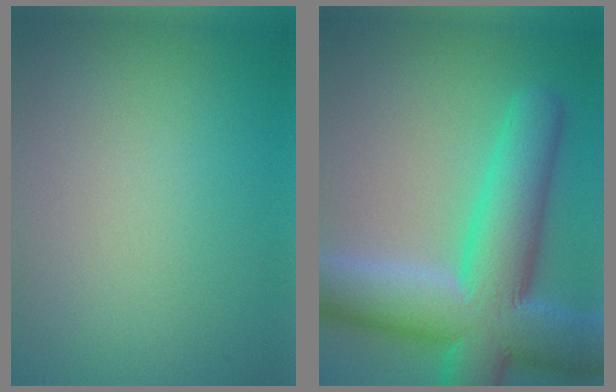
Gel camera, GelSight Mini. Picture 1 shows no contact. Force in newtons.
{"total": 12.7, "press": 12.7, "slide": 0.5}